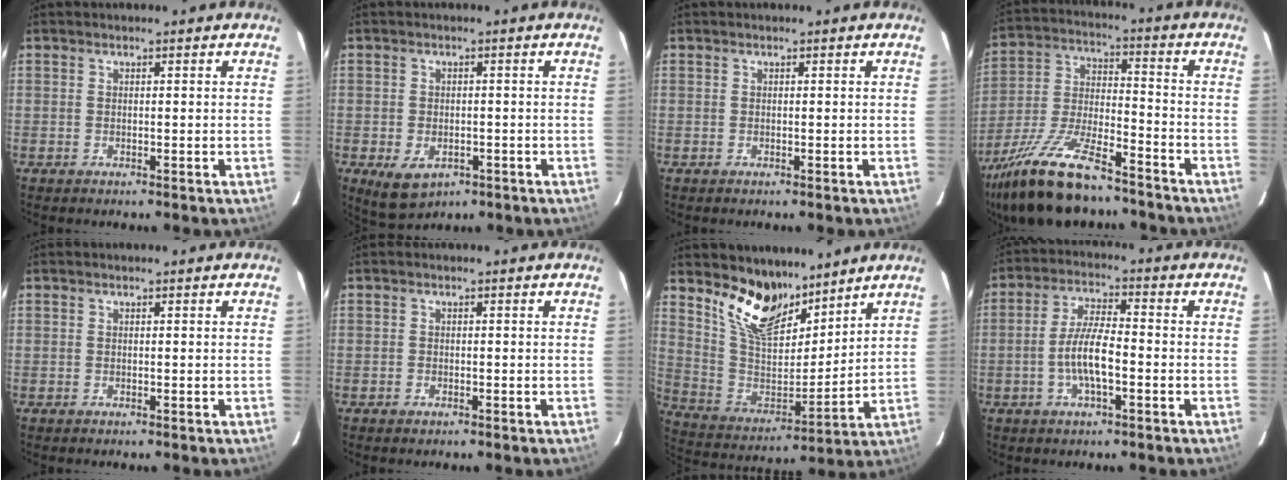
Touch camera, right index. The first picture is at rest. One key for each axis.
{"total": 6.4, "fx": -2.7, "fy": 4.4, "fz": 3.7, "tx": -0.078, "ty": -0.016, "tz": -0.033}
{"total": 0.0}
{"total": 20.4, "fx": -15.6, "fy": 5.7, "fz": 11.9, "tx": -0.249, "ty": -0.025, "tz": -0.275}
{"total": 0.0}
{"total": 1.0, "fx": -0.7, "fy": 0.7, "fz": 0.2, "tx": -0.004, "ty": 0.001, "tz": -0.011}
{"total": 14.5, "fx": 11.0, "fy": 6.4, "fz": 6.9, "tx": -0.140, "ty": -0.008, "tz": 0.213}
{"total": 7.6, "fx": -2.3, "fy": 2.0, "fz": 6.9, "tx": -0.139, "ty": 0.004, "tz": -0.042}